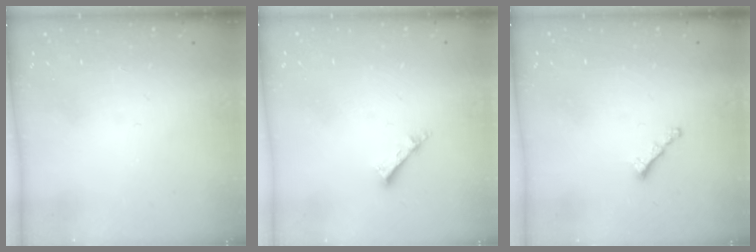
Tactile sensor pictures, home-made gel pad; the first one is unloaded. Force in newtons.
{"total": 2.5, "press": 2.5, "slide": 0.1}
{"total": 1.6, "press": 1.5, "slide": 0.5}